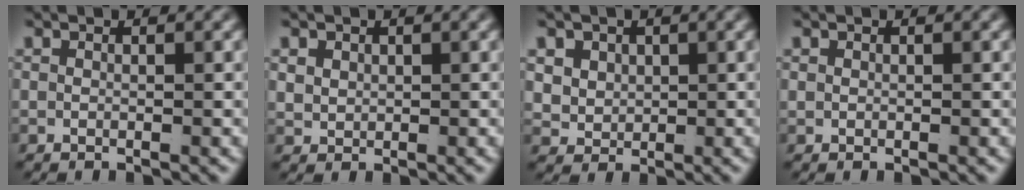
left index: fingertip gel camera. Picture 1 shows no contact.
{"total": 1.5, "force": [0.8, 1.1, 0.7], "torque": [-0.022, -0.012, 0.029]}
{"total": 3.6, "force": [1.0, 3.2, 1.4], "torque": [-0.046, -0.020, 0.033]}
{"total": 0.0}